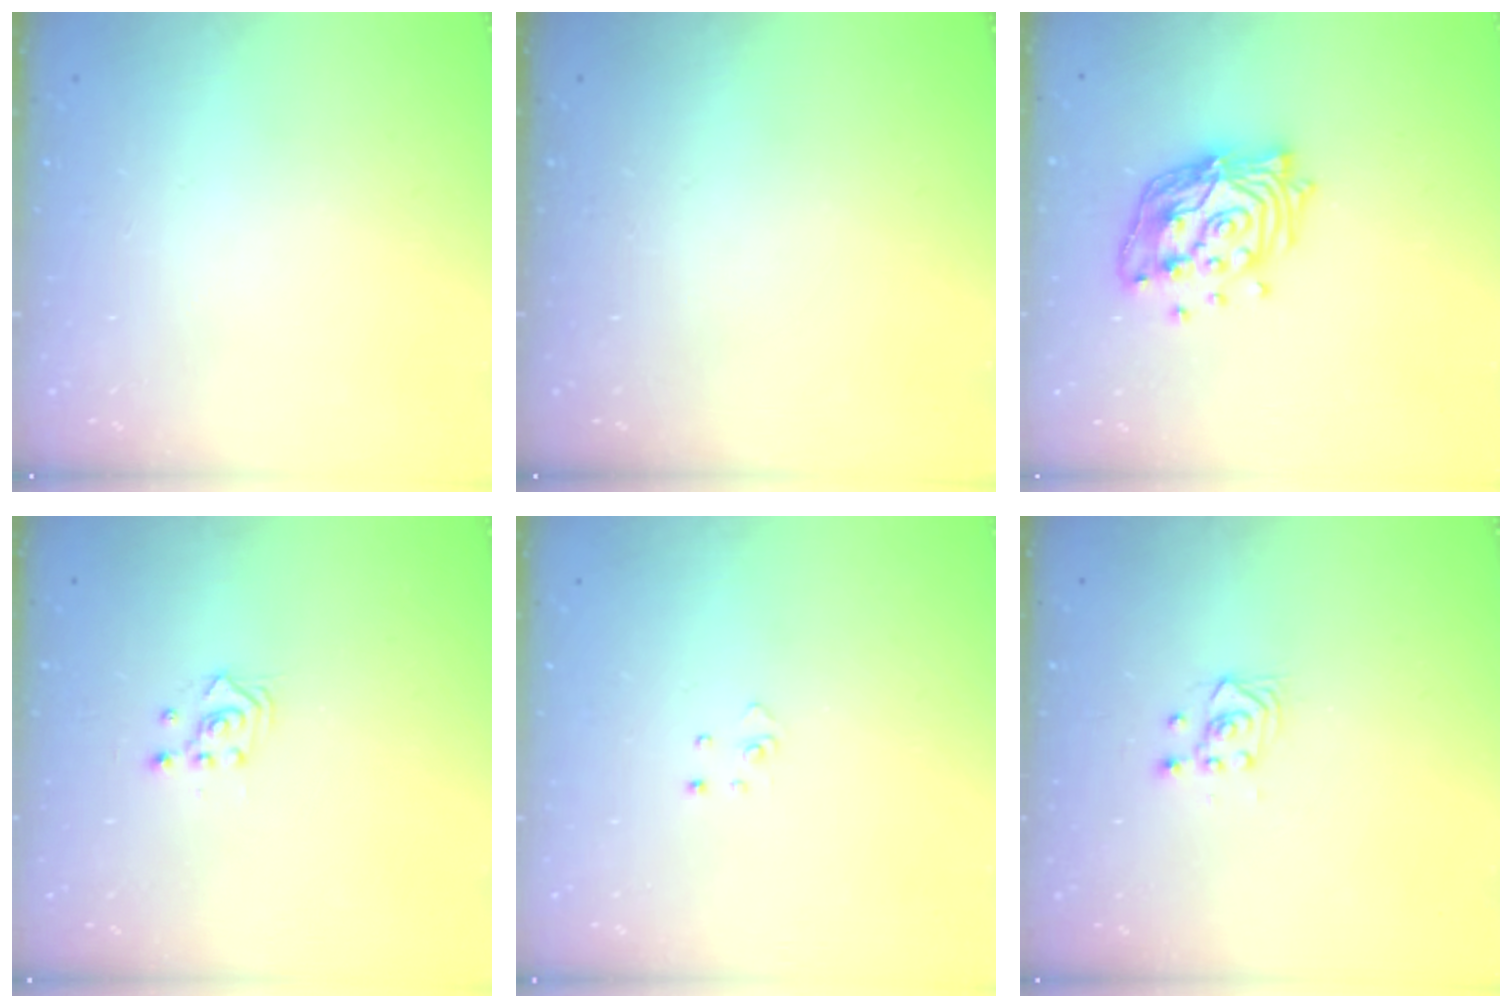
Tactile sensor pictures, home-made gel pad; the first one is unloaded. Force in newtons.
{"total": 0.0}
{"total": 15.2, "press": 15.1, "slide": 1.5}
{"total": 2.5, "press": 2.5, "slide": 0.3}
{"total": 2.7, "press": 2.7, "slide": 0.3}
{"total": 3.6, "press": 3.4, "slide": 1.4}